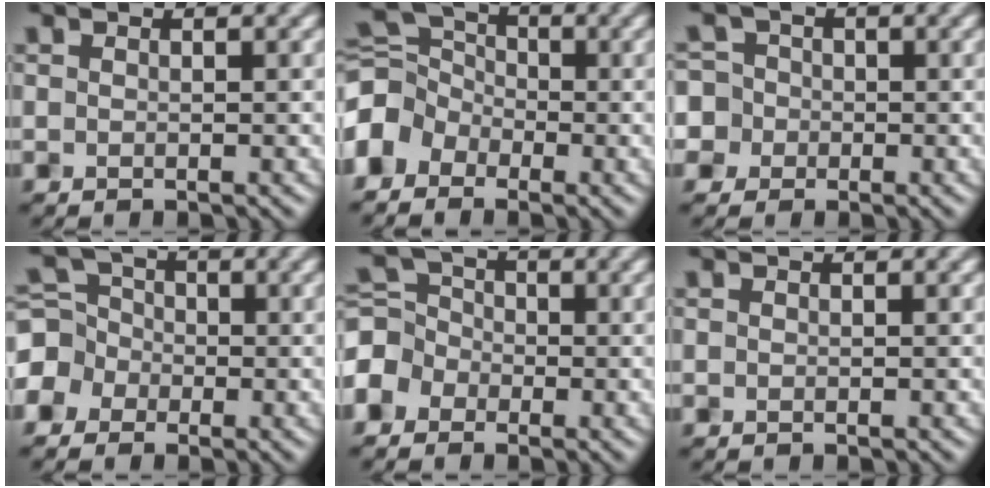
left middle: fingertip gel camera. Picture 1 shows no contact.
{"total": 4.5, "force": [-2.8, 3.2, 1.6], "torque": [-0.037, 0.017, -0.072]}
{"total": 5.0, "force": [-0.9, 4.7, 1.2], "torque": [-0.026, 0.032, -0.041]}
{"total": 4.6, "force": [-2.0, 4.0, 1.0], "torque": [-0.011, 0.019, -0.053]}
{"total": 3.8, "force": [-2.1, 3.1, 1.0], "torque": [-0.020, 0.011, -0.040]}
{"total": 0.0}